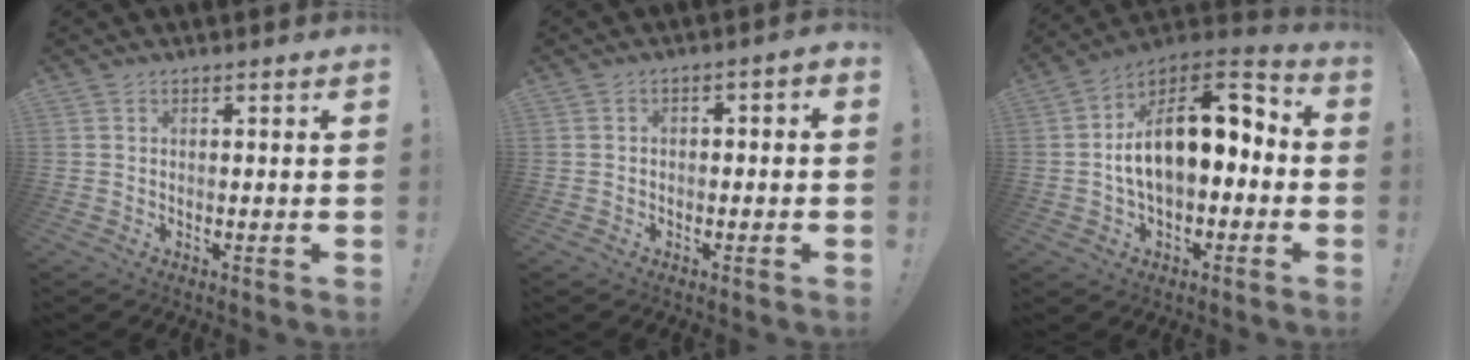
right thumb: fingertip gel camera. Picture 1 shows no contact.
{"total": 2.4, "force": [-1.8, 1.2, 1.2], "torque": [-0.016, 0.011, -0.031]}
{"total": 16.5, "force": [1.7, 9.1, 13.7], "torque": [-0.200, 0.000, 0.035]}